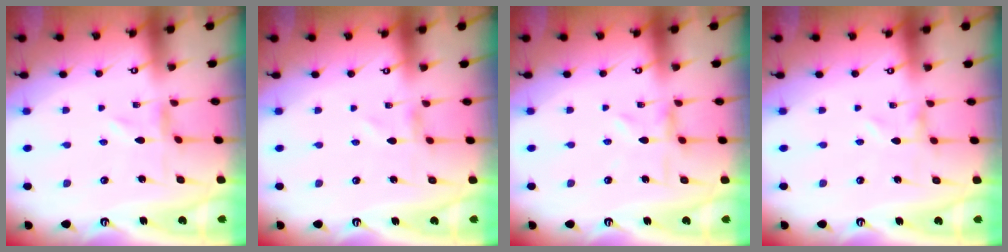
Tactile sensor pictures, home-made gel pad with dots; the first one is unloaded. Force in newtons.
{"total": 0.0}
{"total": 3.4, "press": 3.4, "slide": 0.4}
{"total": 0.0}